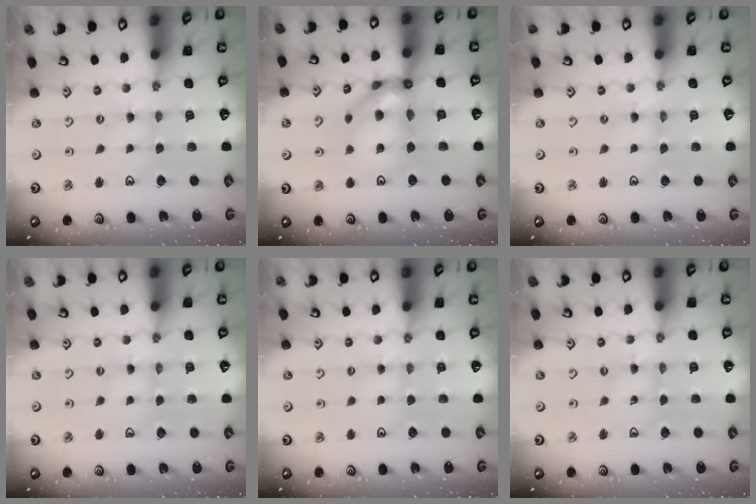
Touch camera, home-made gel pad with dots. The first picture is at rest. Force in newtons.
{"total": 12.7, "press": 12.6, "slide": 1.8}
{"total": 0.0}
{"total": 0.0}
{"total": 2.5, "press": 2.5, "slide": 0.3}
{"total": 0.0}